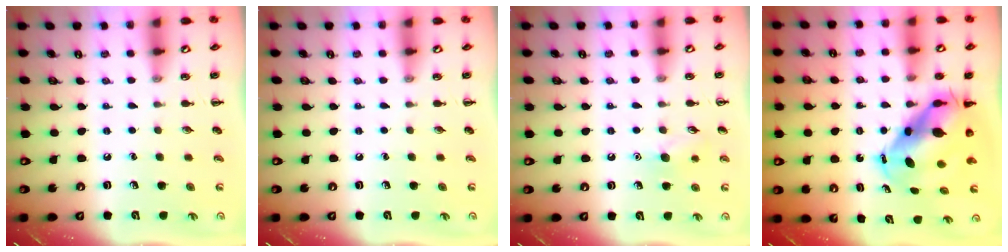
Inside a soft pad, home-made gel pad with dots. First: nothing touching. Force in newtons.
{"total": 0.0}
{"total": 7.0, "press": 6.8, "slide": 1.6}
{"total": 10.8, "press": 10.6, "slide": 2.4}